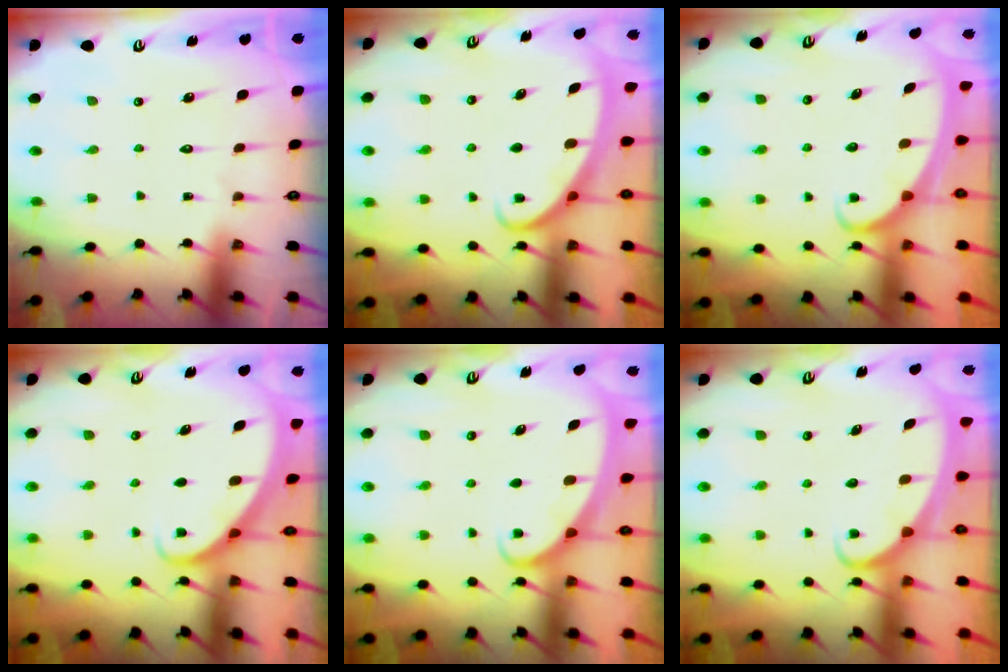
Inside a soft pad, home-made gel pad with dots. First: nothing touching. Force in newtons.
{"total": 2.6, "press": 2.6, "slide": 0.4}
{"total": 2.3, "press": 2.3, "slide": 0.3}
{"total": 2.8, "press": 2.8, "slide": 0.2}
{"total": 2.2, "press": 2.1, "slide": 0.3}
{"total": 2.4, "press": 2.3, "slide": 0.3}